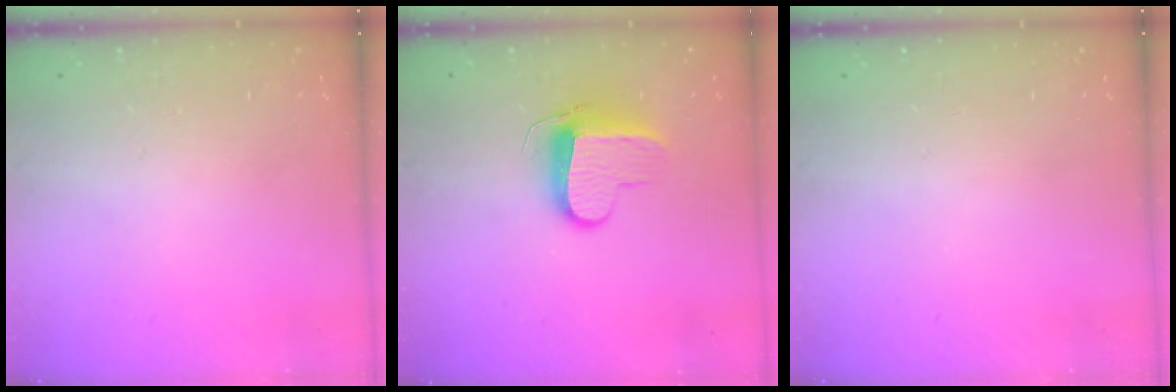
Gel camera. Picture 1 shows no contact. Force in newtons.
{"total": 9.8, "press": 9.8, "slide": 0.1}
{"total": 0.0}